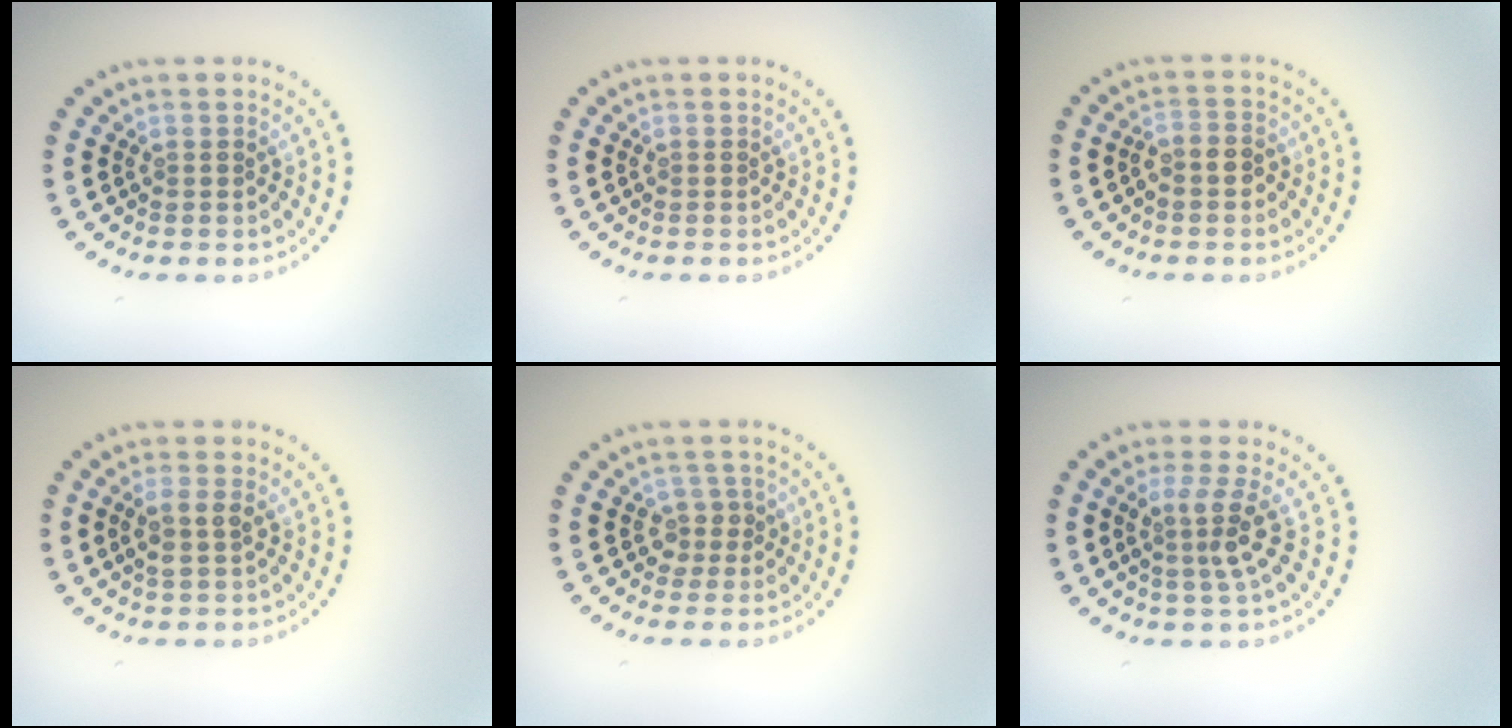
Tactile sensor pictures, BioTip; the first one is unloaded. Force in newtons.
{"total": 0.0}
{"total": 2.0, "press": 1.8, "slide": 0.8}
{"total": 1.8, "press": 1.7, "slide": 0.8}
{"total": 1.7, "press": 1.3, "slide": 1.1}
{"total": 3.0, "press": 2.2, "slide": 2.1}